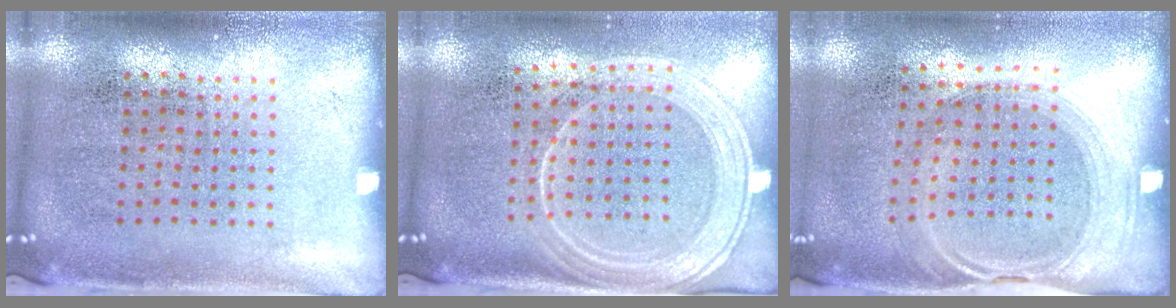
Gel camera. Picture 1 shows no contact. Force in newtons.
{"total": 2.1, "press": 1.9, "slide": 1.0}
{"total": 1.5, "press": 1.3, "slide": 0.7}